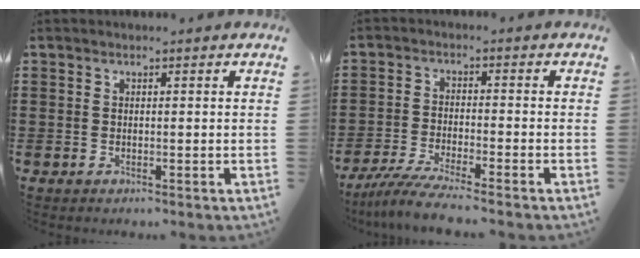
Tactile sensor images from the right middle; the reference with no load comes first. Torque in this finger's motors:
{"motor_torque": [1.18, -0.95, 0.14, 0.06]}